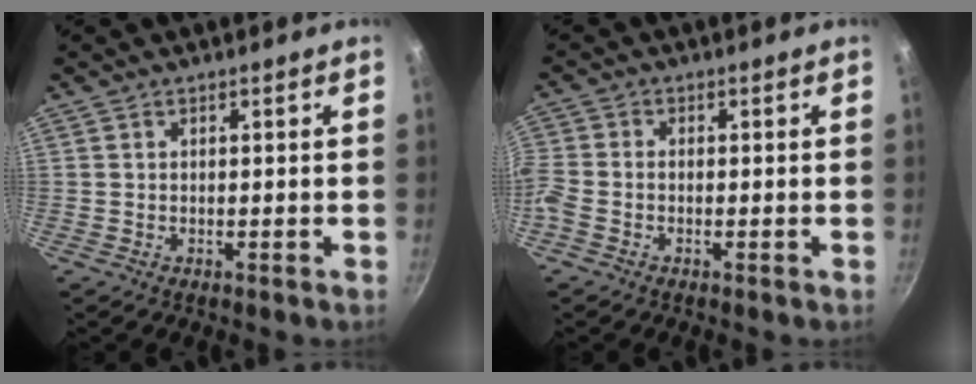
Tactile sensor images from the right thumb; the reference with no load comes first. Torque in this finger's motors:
{"motor_torque": [0.00, 0.00, 0.50, 0.18, 0.11]}